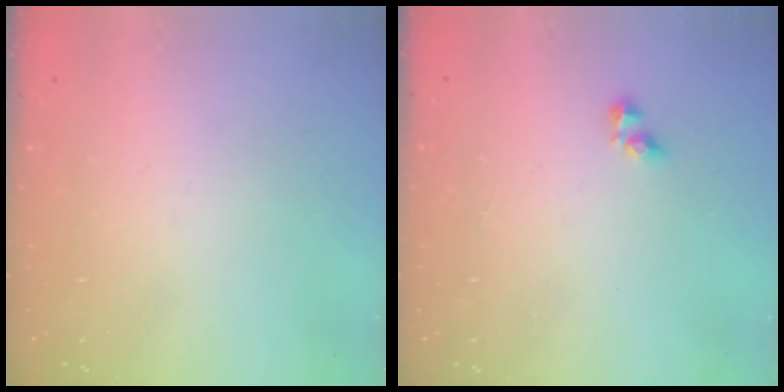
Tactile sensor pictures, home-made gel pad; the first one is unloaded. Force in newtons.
{"total": 3.7, "press": 3.7, "slide": 0.6}